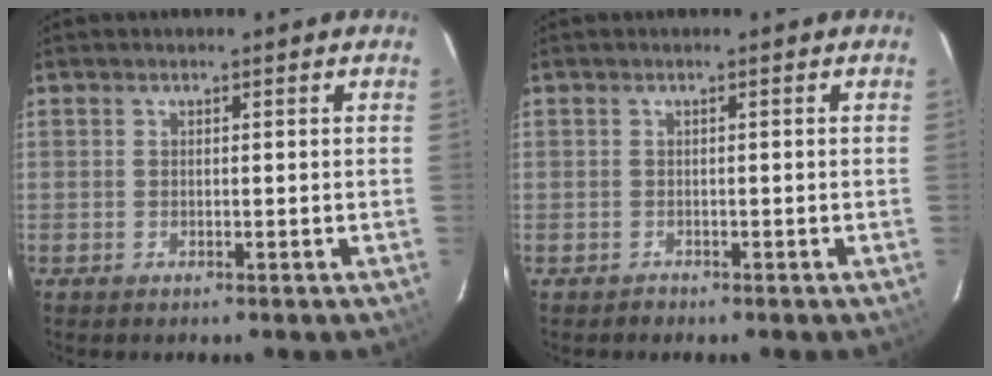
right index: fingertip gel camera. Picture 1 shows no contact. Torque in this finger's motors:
{"motor_torque": [-0.08, -0.05, -0.15, -0.06]}